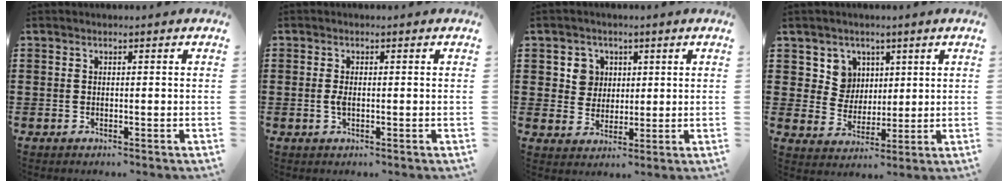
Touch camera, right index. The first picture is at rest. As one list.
[{"total": 1.5, "force": [-0.2, 0.6, 1.4], "torque": [-0.034, -0.003, -0.007]}, {"total": 4.5, "force": [1.5, 4.1, 1.0], "torque": [-0.040, 0.013, 0.027]}, {"total": 6.1, "force": [2.6, 5.4, 1.2], "torque": [-0.046, 0.013, 0.050]}]